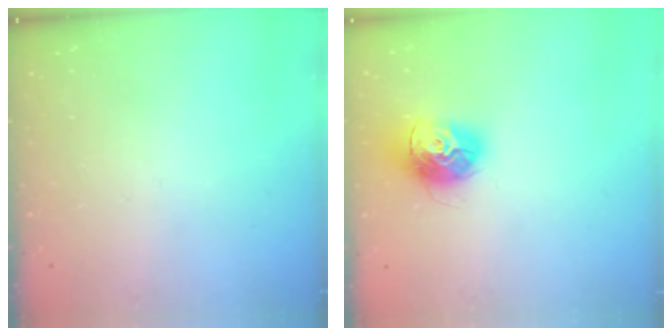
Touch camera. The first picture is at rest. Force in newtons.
{"total": 13.7, "press": 13.6, "slide": 1.3}